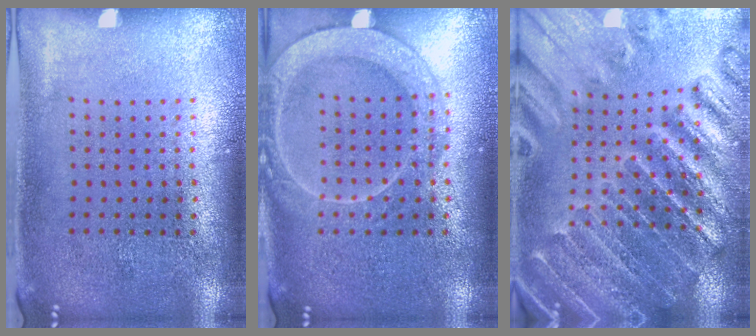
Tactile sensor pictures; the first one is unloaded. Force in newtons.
{"total": 3.4, "press": 3.3, "slide": 0.5}
{"total": 2.8, "press": 2.8, "slide": 0.4}